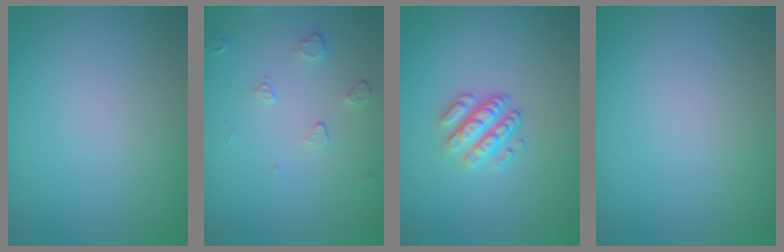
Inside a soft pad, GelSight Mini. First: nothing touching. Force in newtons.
{"total": 1.1, "press": 0.7, "slide": 0.9}
{"total": 3.2, "press": 2.3, "slide": 2.2}
{"total": 0.0}